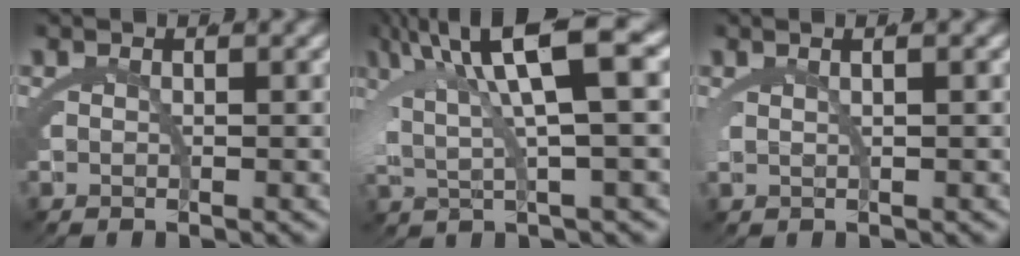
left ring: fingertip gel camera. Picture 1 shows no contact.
{"total": 8.1, "force": [3.2, 2.3, 7.1], "torque": [-0.121, 0.015, 0.053]}
{"total": 2.0, "force": [1.1, 0.1, 1.7], "torque": [-0.021, 0.007, 0.020]}